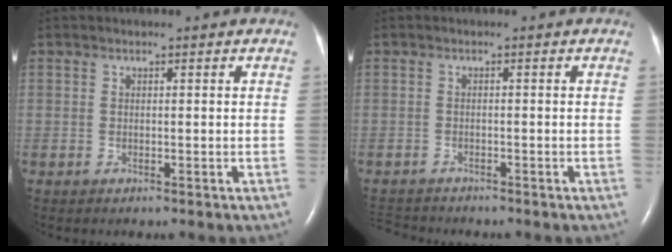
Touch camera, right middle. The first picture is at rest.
{"total": 3.5, "force": [-3.5, 0.7, 0.3], "torque": [-0.005, -0.014, -0.059]}